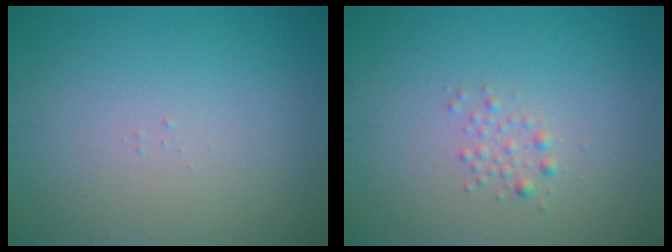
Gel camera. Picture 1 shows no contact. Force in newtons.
{"total": 1.1, "press": 1.1, "slide": 0.0}